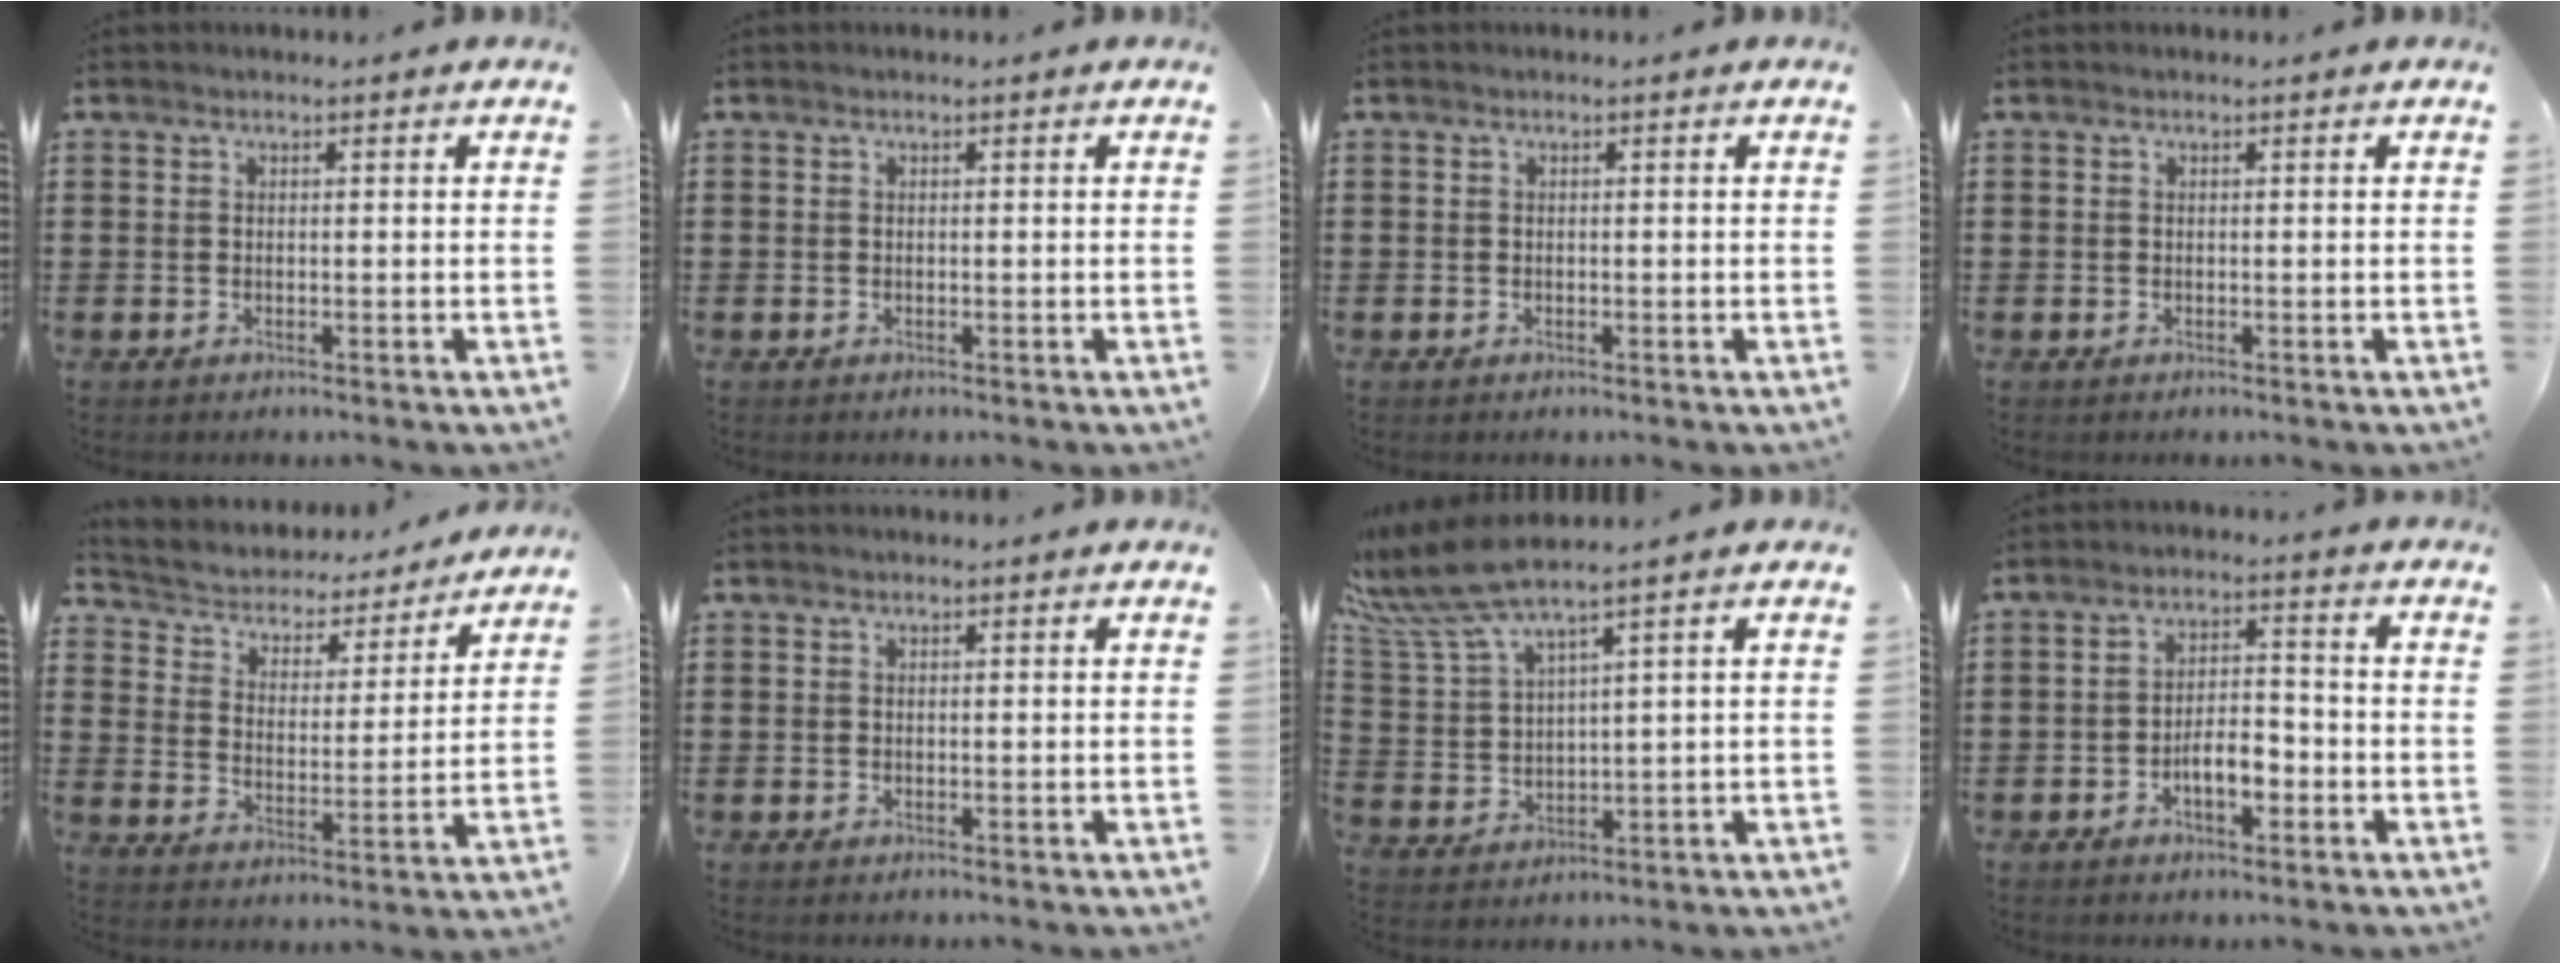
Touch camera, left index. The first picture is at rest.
{"total": 0.0}
{"total": 0.0}
{"total": 0.0}
{"total": 3.5, "force": [3.4, 1.0, 0.2], "torque": [-0.029, -0.030, 0.048]}
{"total": 0.0}
{"total": 7.0, "force": [5.4, 0.5, 4.4], "torque": [-0.115, -0.025, 0.093]}
{"total": 5.2, "force": [-2.3, 2.2, 4.1], "torque": [-0.078, 0.009, -0.046]}